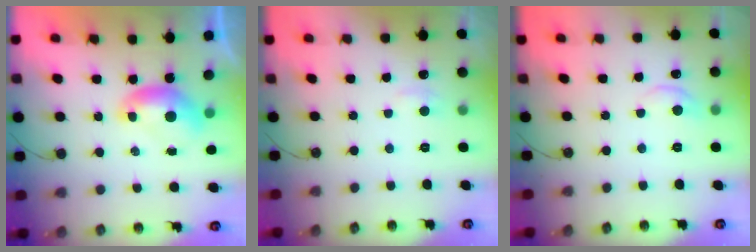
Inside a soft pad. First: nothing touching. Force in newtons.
{"total": 2.2, "press": 2.1, "slide": 0.6}
{"total": 1.4, "press": 1.3, "slide": 0.7}